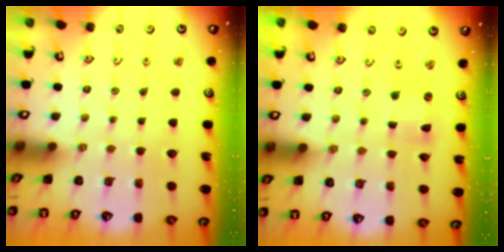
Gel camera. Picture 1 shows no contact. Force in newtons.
{"total": 0.0}